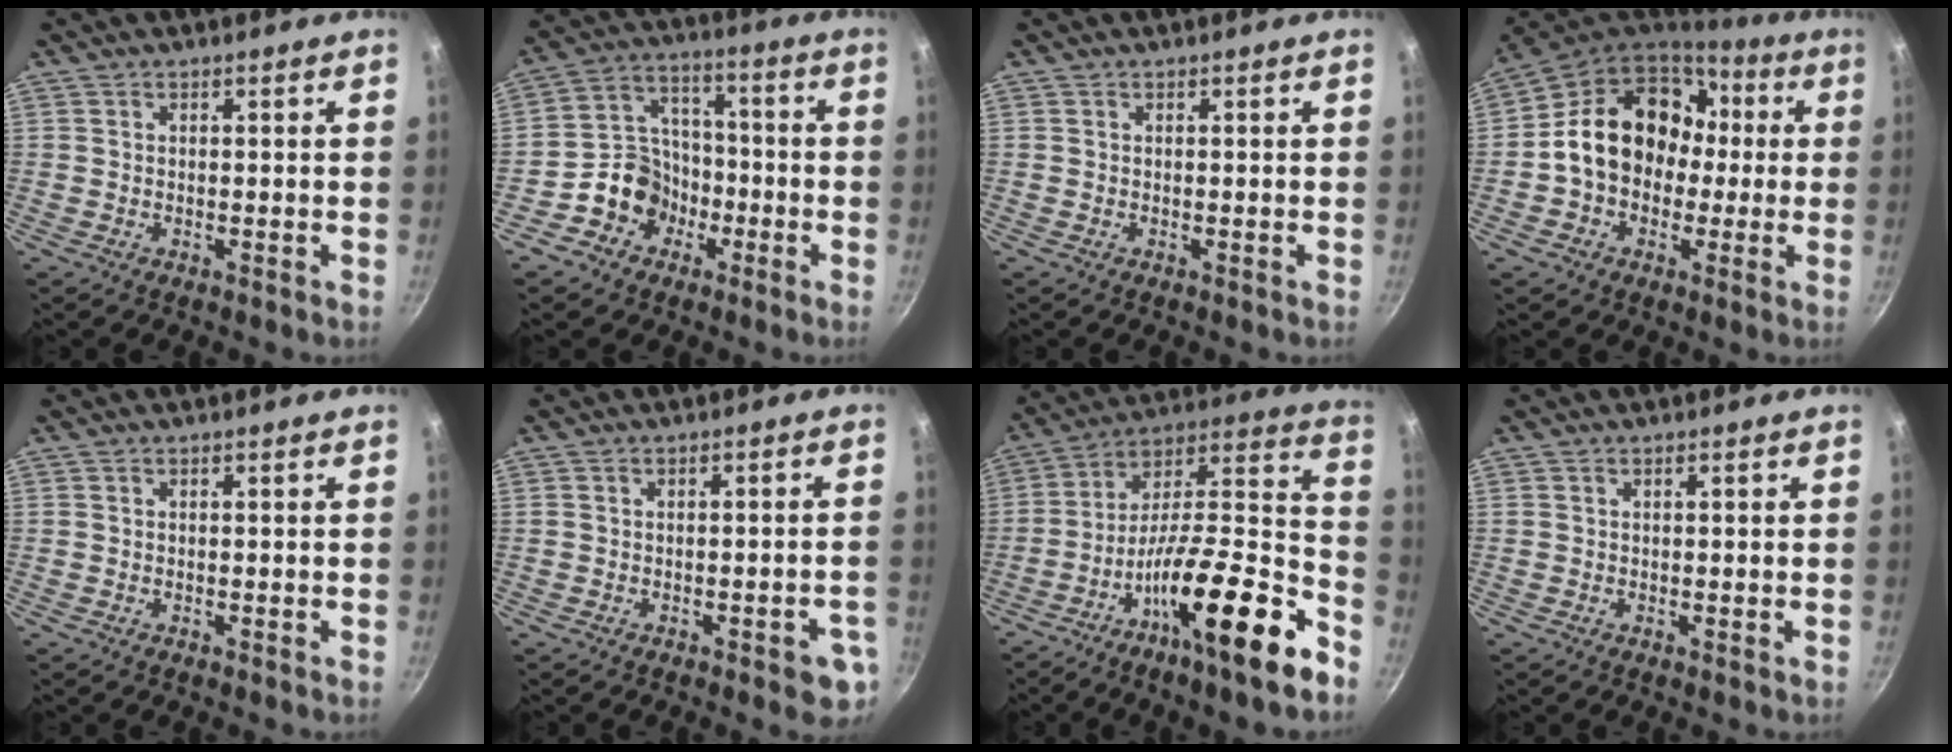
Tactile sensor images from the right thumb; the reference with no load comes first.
{"total": 10.5, "force": [-4.6, 8.7, 3.6], "torque": [-0.014, 0.055, -0.091]}
{"total": 0.0}
{"total": 18.6, "force": [1.0, 14.8, 11.1], "torque": [-0.151, 0.055, 0.009]}
{"total": 0.0}
{"total": 5.8, "force": [-2.4, 2.1, 4.9], "torque": [-0.044, 0.012, -0.023]}
{"total": 25.6, "force": [-13.1, 6.3, 21.1], "torque": [-0.282, 0.080, -0.229]}
{"total": 0.6, "force": [0.2, 0.1, 0.6], "torque": [-0.009, 0.001, 0.001]}